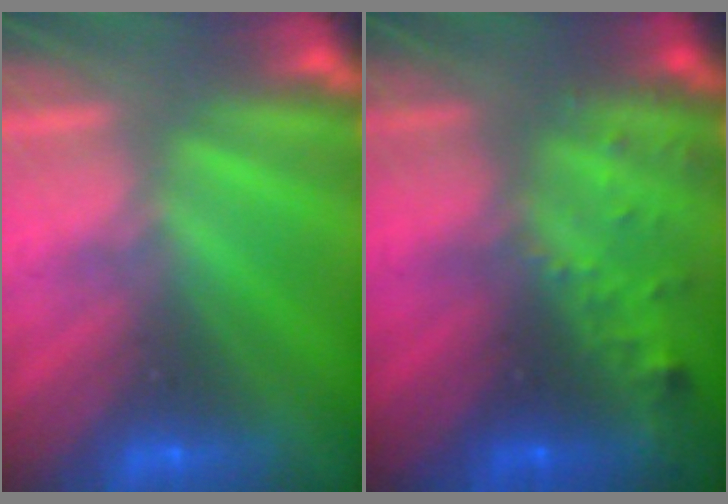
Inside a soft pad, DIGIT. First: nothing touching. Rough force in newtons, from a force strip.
{"total": 7.0}